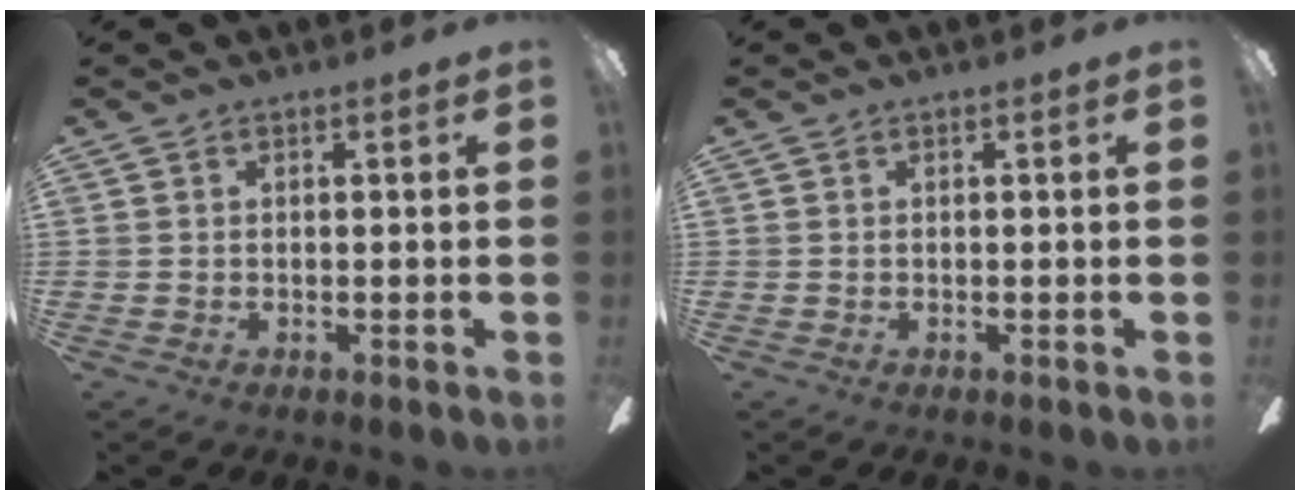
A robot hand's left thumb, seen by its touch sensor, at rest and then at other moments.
{"total": 0.0}